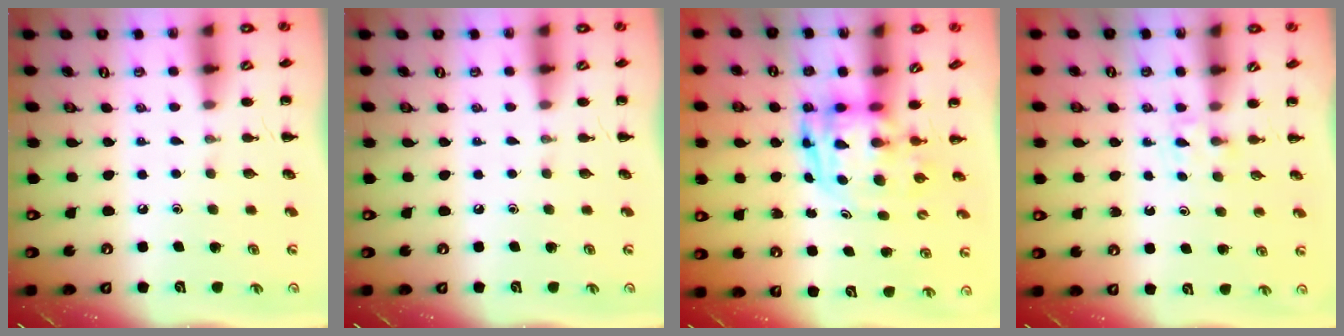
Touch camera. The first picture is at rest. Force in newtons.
{"total": 0.0}
{"total": 4.0, "press": 3.9, "slide": 0.9}
{"total": 2.2, "press": 2.0, "slide": 0.9}